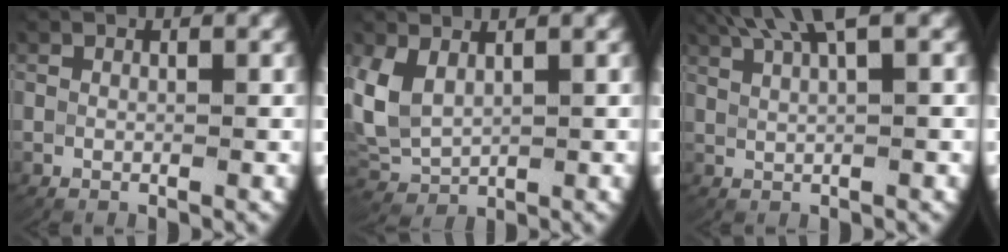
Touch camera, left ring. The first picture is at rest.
{"total": 5.5, "force": [0.2, 4.6, 2.9], "torque": [-0.106, -0.020, 0.018]}
{"total": 4.7, "force": [3.6, 0.6, 2.9], "torque": [-0.054, 0.011, 0.064]}